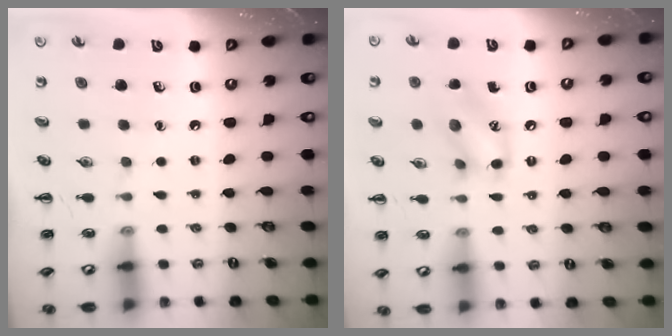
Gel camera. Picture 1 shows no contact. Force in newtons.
{"total": 11.3, "press": 11.2, "slide": 1.5}